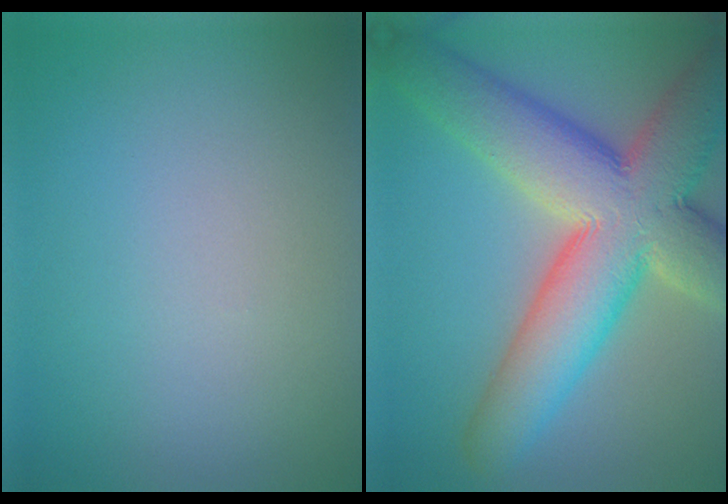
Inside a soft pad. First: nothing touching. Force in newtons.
{"total": 13.1, "press": 13.1, "slide": 0.8}